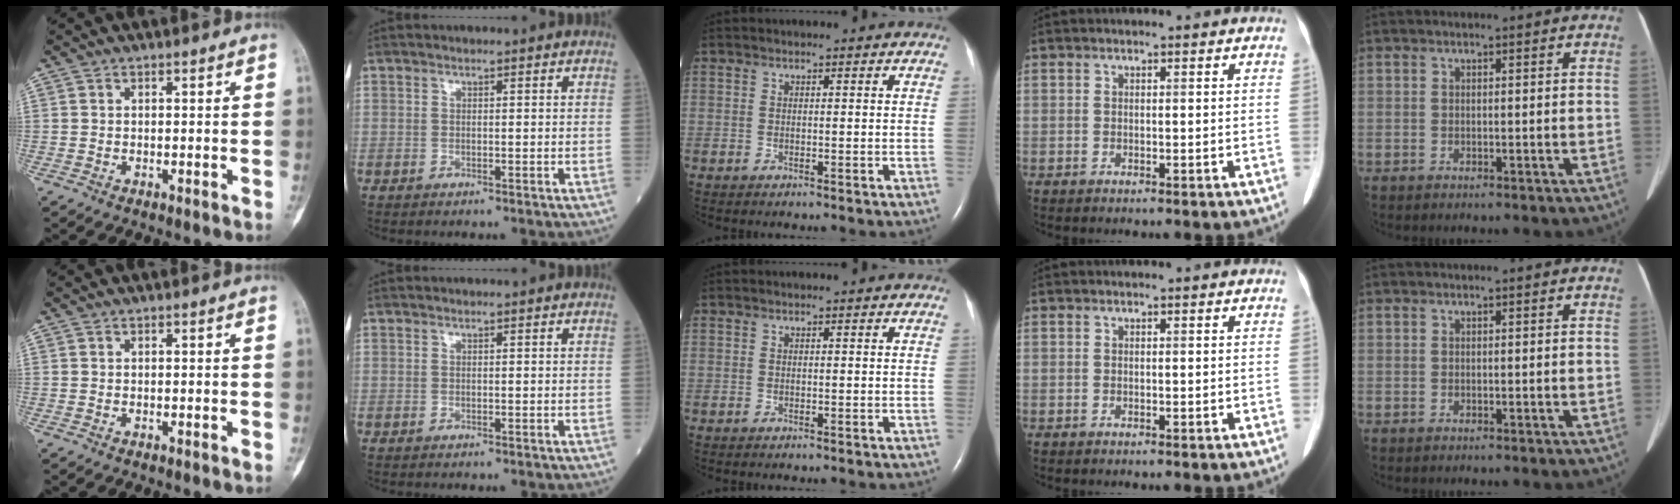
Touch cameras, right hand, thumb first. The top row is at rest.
{}